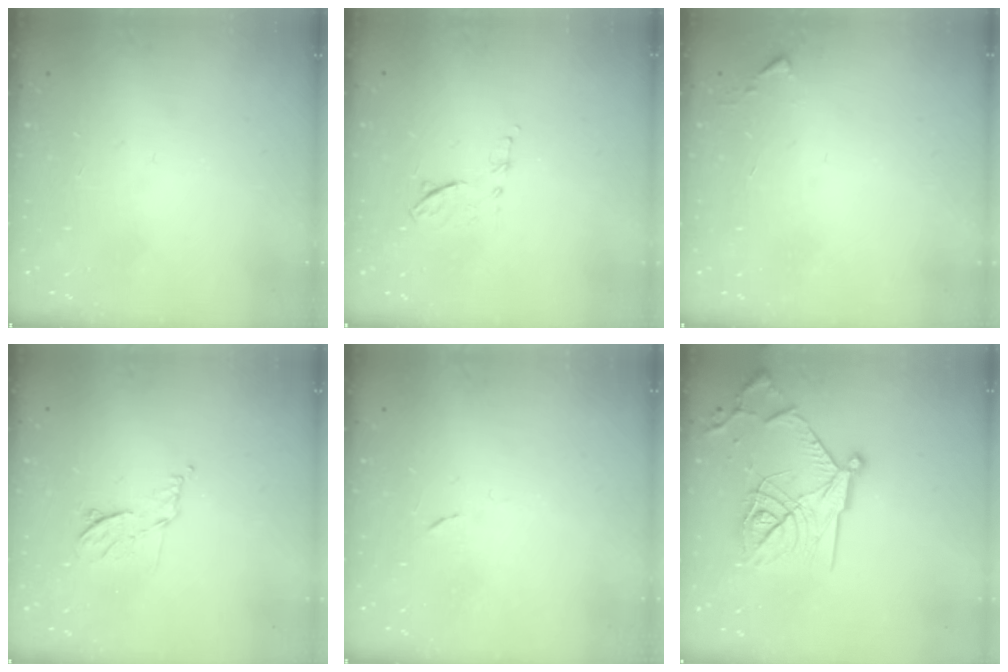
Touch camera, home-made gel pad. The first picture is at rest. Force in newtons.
{"total": 6.8, "press": 6.8, "slide": 0.9}
{"total": 1.1, "press": 1.1, "slide": 0.1}
{"total": 7.4, "press": 7.3, "slide": 1.2}
{"total": 3.5, "press": 3.3, "slide": 1.2}
{"total": 19.8, "press": 19.7, "slide": 1.2}